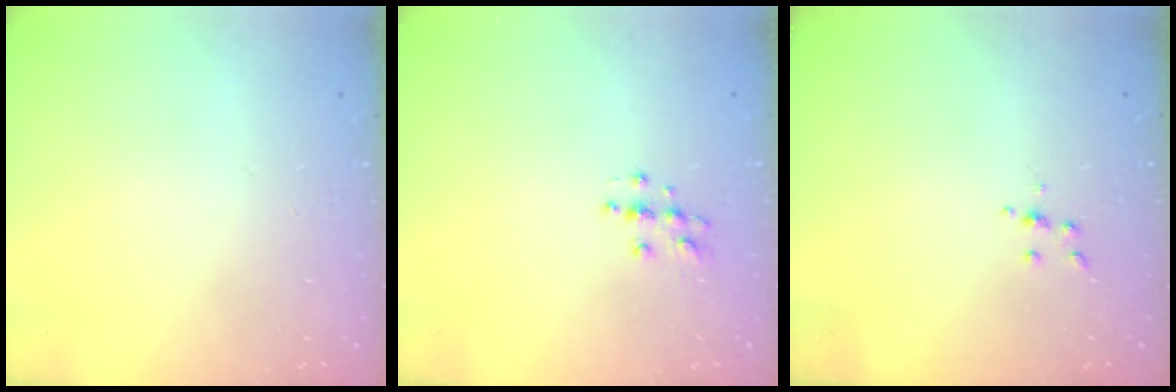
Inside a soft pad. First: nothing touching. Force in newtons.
{"total": 5.4, "press": 5.3, "slide": 0.7}
{"total": 3.6, "press": 3.6, "slide": 0.3}